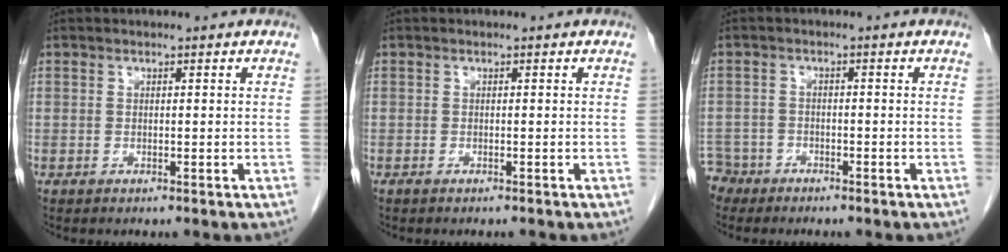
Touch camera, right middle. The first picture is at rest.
{"total": 0.7, "force": [-0.6, 0.1, 0.3], "torque": [-0.010, -0.002, -0.009]}
{"total": 3.8, "force": [-3.2, 1.9, -0.8], "torque": [0.019, 0.002, -0.066]}